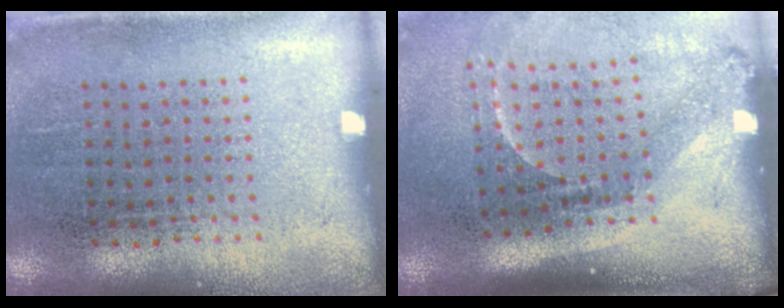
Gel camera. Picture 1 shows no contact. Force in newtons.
{"total": 2.2, "press": 1.5, "slide": 1.6}